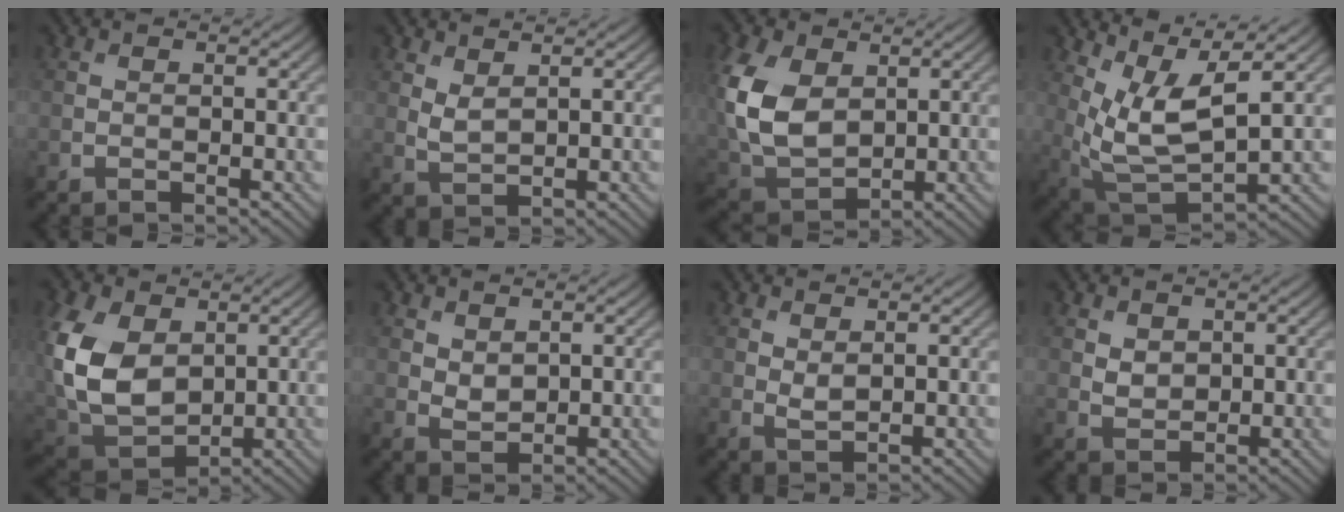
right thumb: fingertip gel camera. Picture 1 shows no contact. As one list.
[{"total": 2.3, "force": [1.5, 0.8, 1.5], "torque": [-0.041, -0.005, 0.036]}, {"total": 12.1, "force": [2.4, 8.2, 8.6], "torque": [-0.245, 0.006, 0.050]}, {"total": 9.8, "force": [4.0, 3.6, 8.1], "torque": [-0.190, -0.008, 0.087]}, {"total": 14.0, "force": [2.5, 9.7, 9.8], "torque": [-0.267, 0.004, 0.053]}, {"total": 2.3, "force": [1.3, 1.5, 1.3], "torque": [-0.032, -0.006, 0.029]}, {"total": 1.7, "force": [0.9, 0.7, 1.2], "torque": [-0.031, -0.005, 0.023]}, {"total": 2.2, "force": [1.1, 1.6, 1.1], "torque": [-0.030, -0.005, 0.024]}]